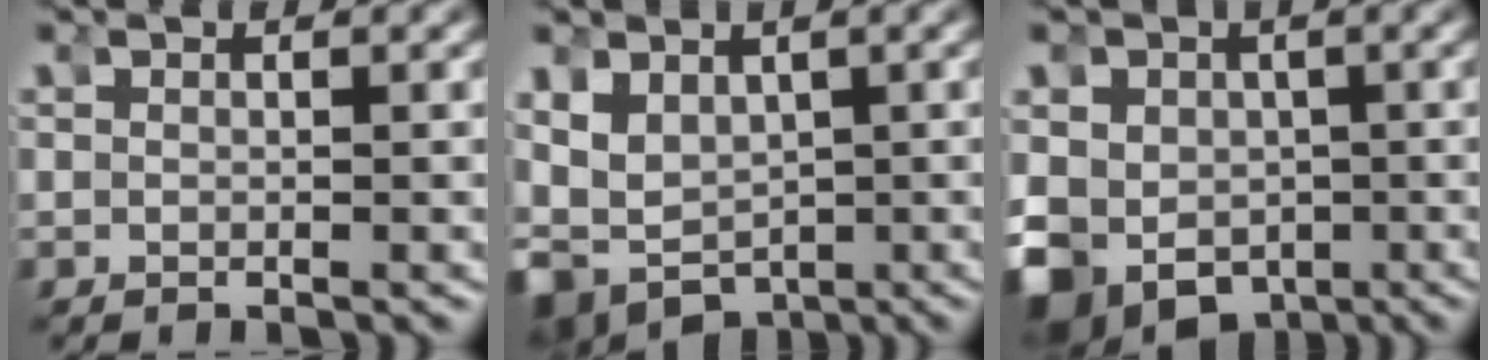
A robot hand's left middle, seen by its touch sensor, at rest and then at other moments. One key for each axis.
{"total": 9.8, "fx": -1.8, "fy": 8.5, "fz": 4.4, "tx": -0.141, "ty": -0.048, "tz": -0.022}
{"total": 12.2, "fx": -4.6, "fy": 9.7, "fz": 5.7, "tx": -0.150, "ty": -0.077, "tz": -0.048}